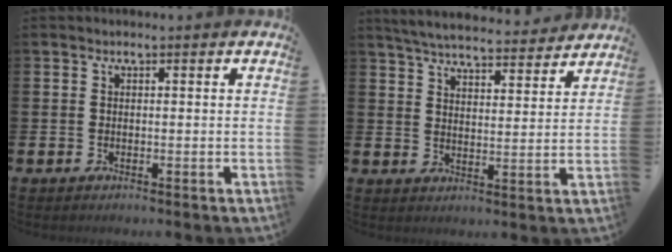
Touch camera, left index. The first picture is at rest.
{"total": 5.8, "force": [5.7, 0.7, 1.0], "torque": [-0.035, -0.042, 0.099]}